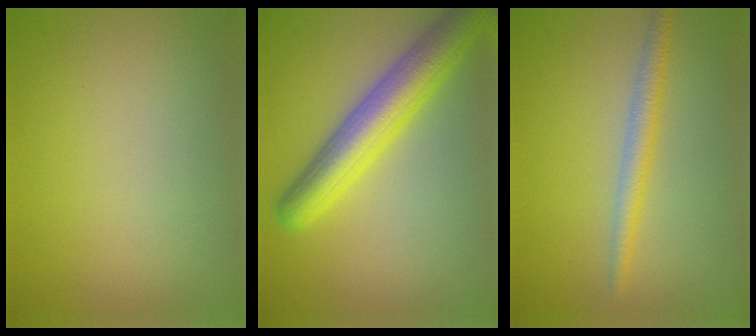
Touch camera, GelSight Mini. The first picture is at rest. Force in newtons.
{"total": 6.5, "press": 6.5, "slide": 0.3}
{"total": 2.3, "press": 2.3, "slide": 0.1}